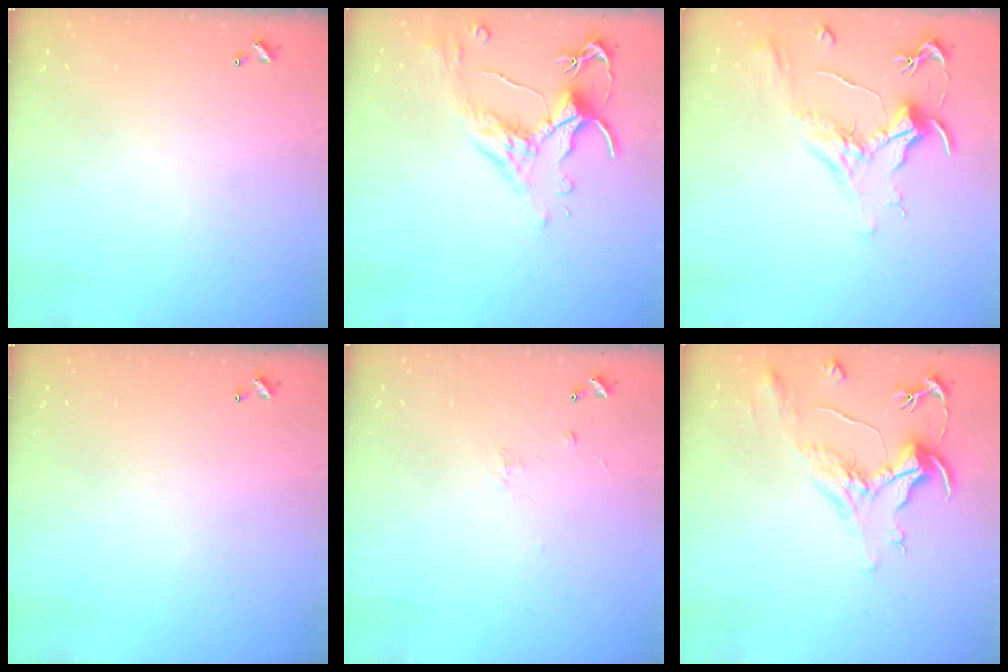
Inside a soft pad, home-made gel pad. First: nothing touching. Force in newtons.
{"total": 2.5, "press": 2.2, "slide": 1.3}
{"total": 2.1, "press": 2.0, "slide": 0.8}
{"total": 0.0}
{"total": 1.2, "press": 1.1, "slide": 0.6}
{"total": 2.2, "press": 1.7, "slide": 1.4}